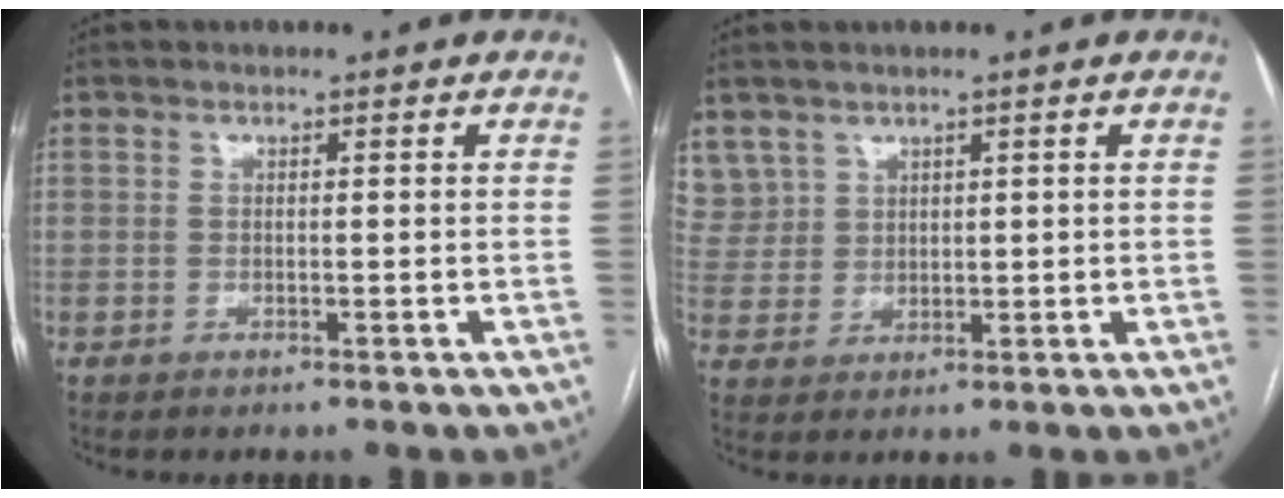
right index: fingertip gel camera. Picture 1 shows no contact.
{"total": 6.1, "force": [4.0, 4.6, 0.3], "torque": [-0.007, 0.013, 0.091]}